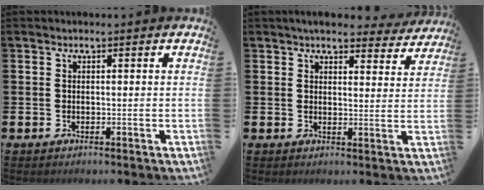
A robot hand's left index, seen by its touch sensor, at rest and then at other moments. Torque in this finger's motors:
{"motor_torque": [1.07, -1.07, 0.43, 0.07]}